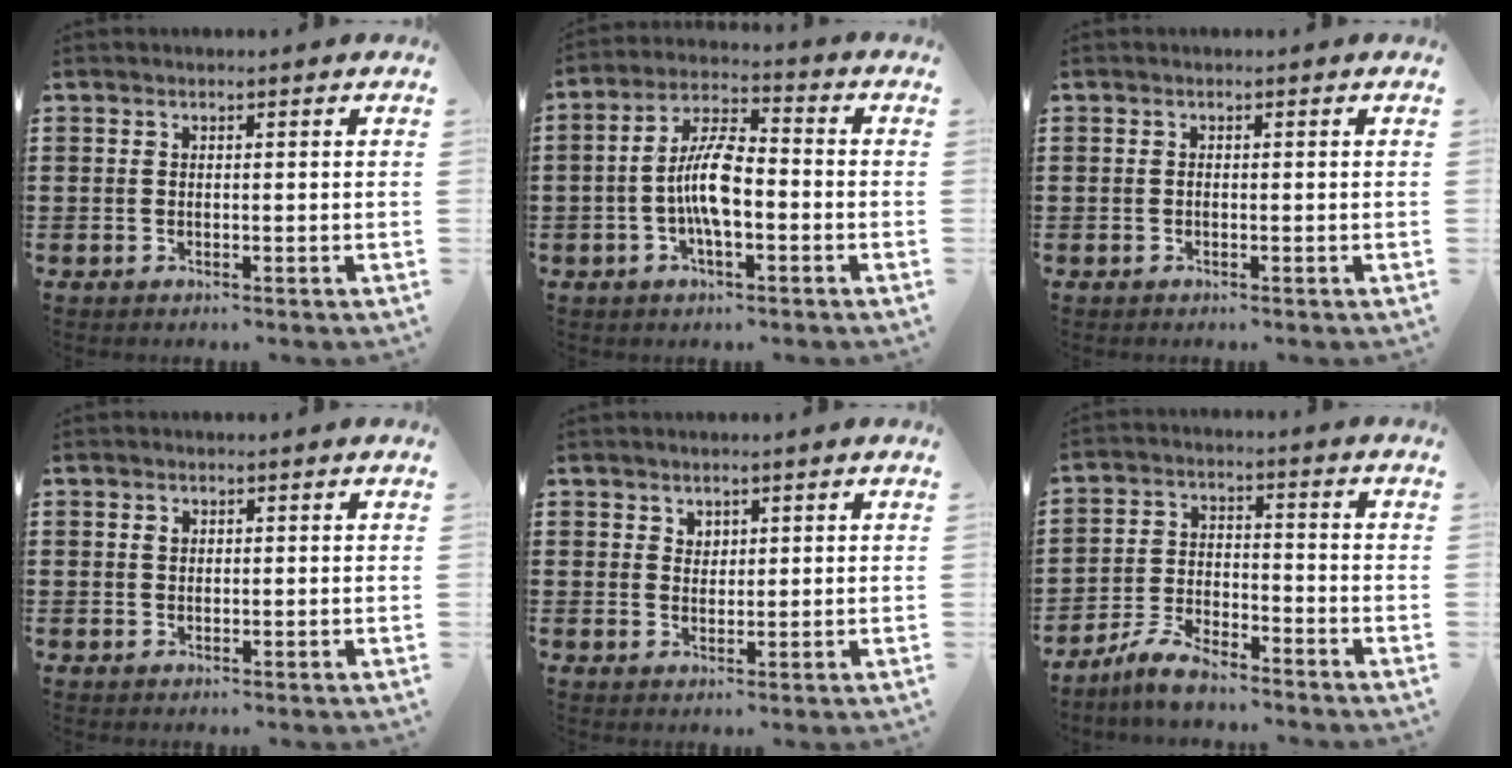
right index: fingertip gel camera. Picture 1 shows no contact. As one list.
[{"total": 8.2, "force": [-1.6, 2.9, 7.5], "torque": [-0.165, -0.001, -0.037]}, {"total": 0.0}, {"total": 1.0, "force": [0.4, 0.7, 0.5], "torque": [-0.012, 0.003, 0.008]}, {"total": 1.9, "force": [1.4, 1.2, 0.2], "torque": [-0.007, 0.005, 0.028]}, {"total": 5.6, "force": [-5.1, 1.3, 2.1], "torque": [-0.048, 0.009, -0.100]}]